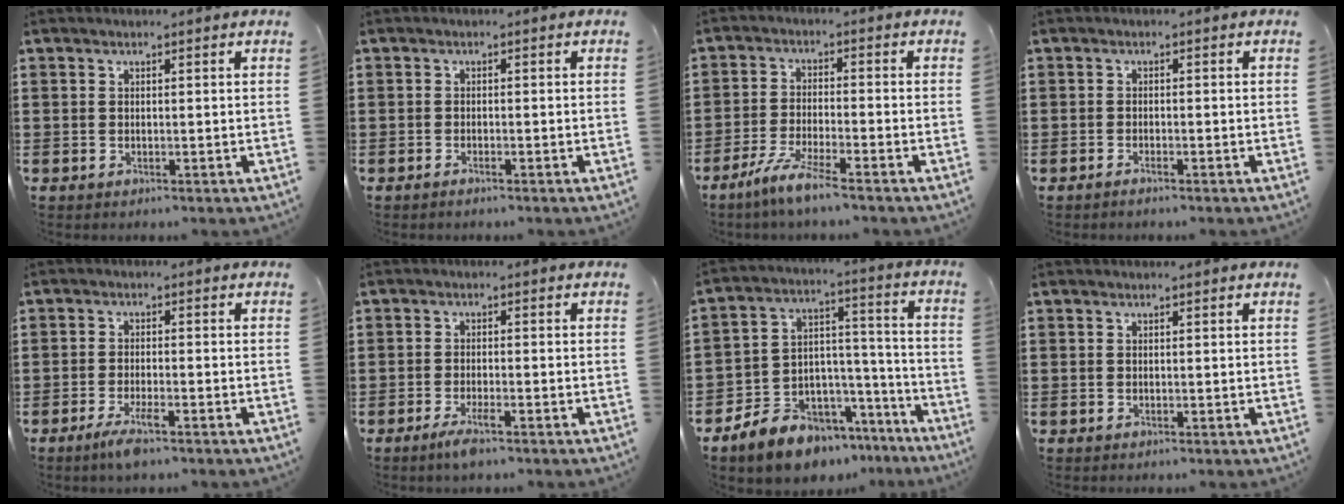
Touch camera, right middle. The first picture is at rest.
{"total": 0.7, "force": [-0.5, 0.0, 0.4], "torque": [-0.009, -0.003, -0.009]}
{"total": 5.7, "force": [-4.5, 0.0, 3.4], "torque": [-0.082, -0.016, -0.088]}
{"total": 0.9, "force": [-0.7, 0.0, 0.6], "torque": [-0.011, -0.004, -0.012]}
{"total": 3.5, "force": [-2.1, 0.3, 2.7], "torque": [-0.065, -0.011, -0.042]}
{"total": 2.7, "force": [-1.7, 0.2, 2.1], "torque": [-0.049, -0.007, -0.034]}
{"total": 8.6, "force": [-7.6, 3.8, 1.0], "torque": [-0.034, 0.015, -0.148]}
{"total": 0.0}